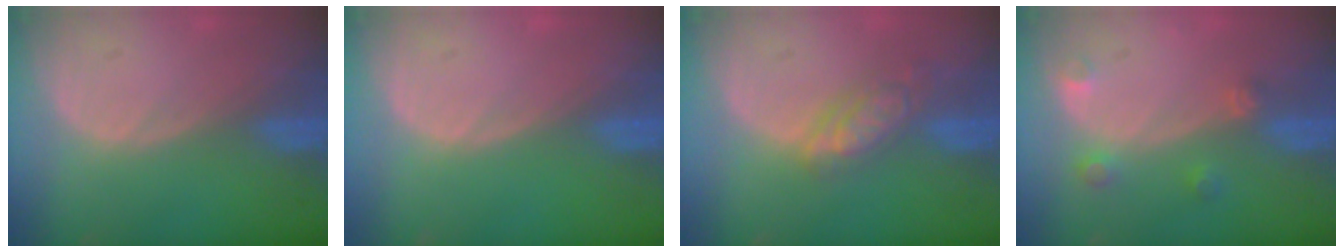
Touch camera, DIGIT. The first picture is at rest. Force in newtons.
{"total": 0.0}
{"total": 5.5, "press": 5.0, "slide": 2.4}
{"total": 2.7, "press": 2.7, "slide": 0.3}